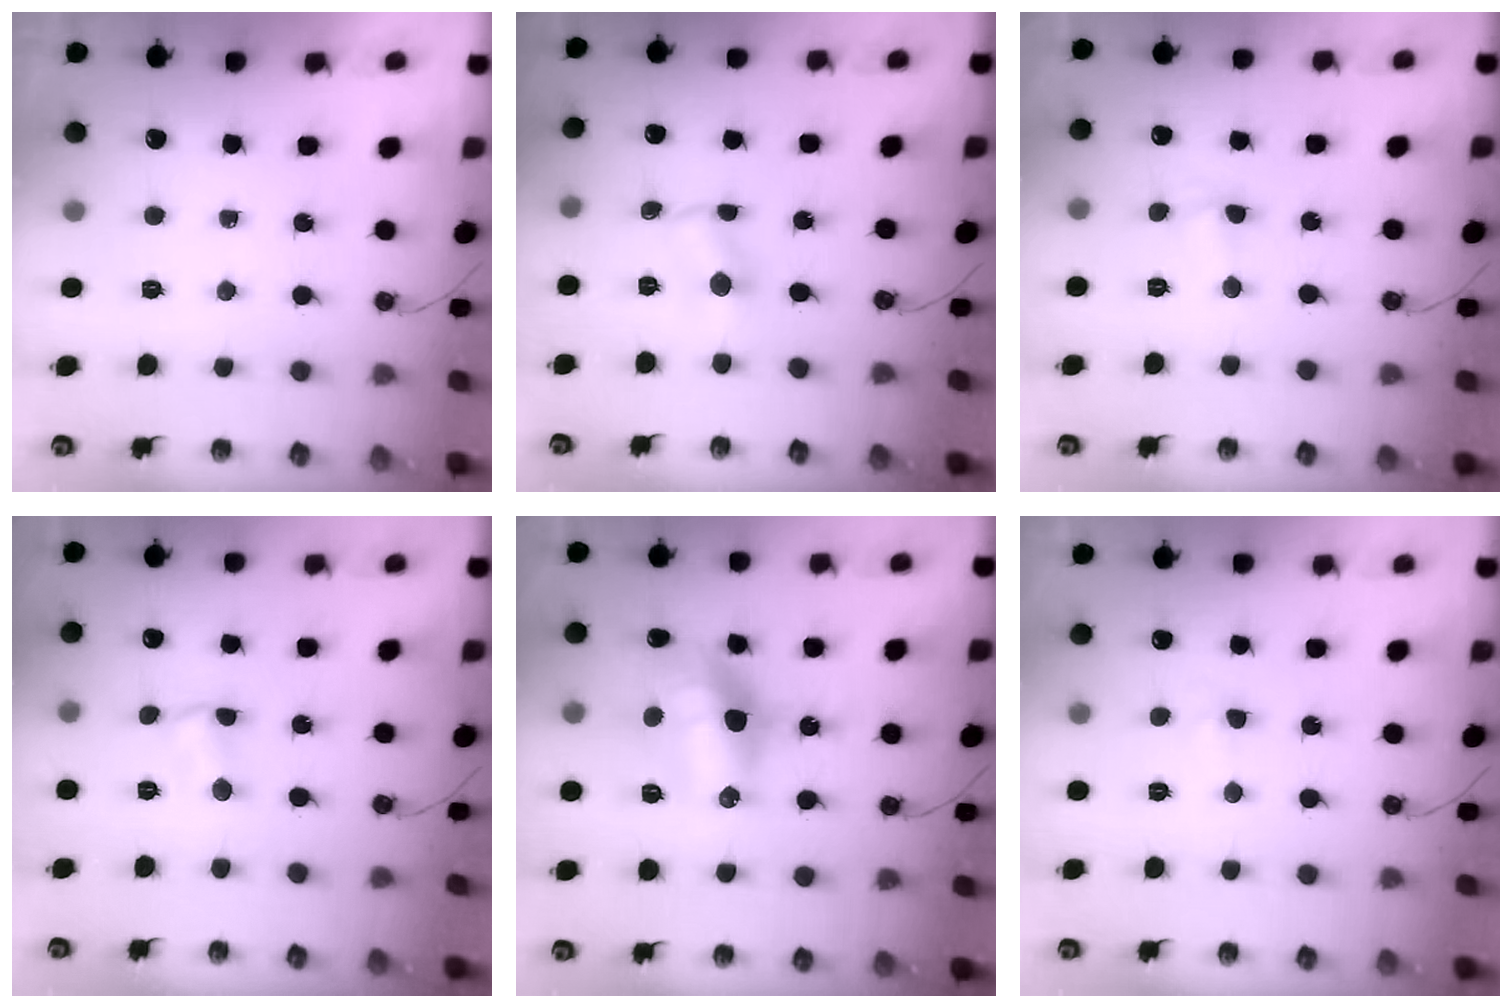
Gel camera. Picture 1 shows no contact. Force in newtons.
{"total": 1.0, "press": 0.9, "slide": 0.1}
{"total": 1.7, "press": 1.5, "slide": 0.7}
{"total": 2.0, "press": 2.0, "slide": 0.3}
{"total": 14.9, "press": 14.3, "slide": 4.1}
{"total": 4.1, "press": 4.0, "slide": 0.7}